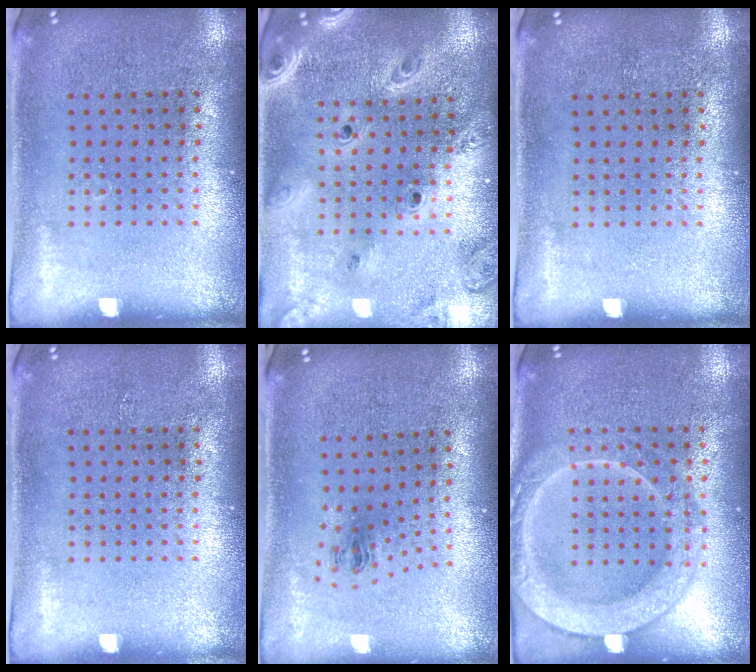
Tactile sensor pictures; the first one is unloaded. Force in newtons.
{"total": 2.8, "press": 2.4, "slide": 1.4}
{"total": 0.0}
{"total": 0.0}
{"total": 1.0, "press": 0.4, "slide": 0.9}
{"total": 2.0, "press": 2.0, "slide": 0.3}